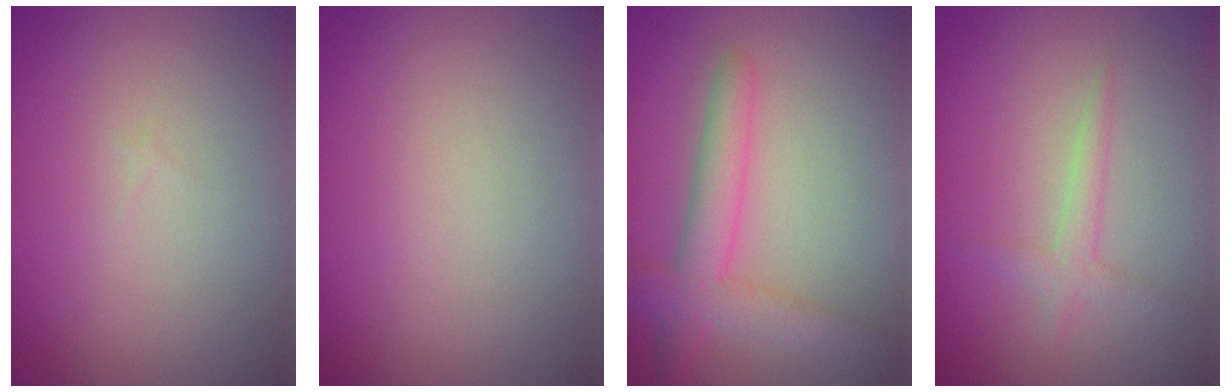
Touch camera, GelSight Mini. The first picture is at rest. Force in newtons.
{"total": 0.0}
{"total": 4.4, "press": 4.4, "slide": 0.2}
{"total": 1.7, "press": 1.7, "slide": 0.0}